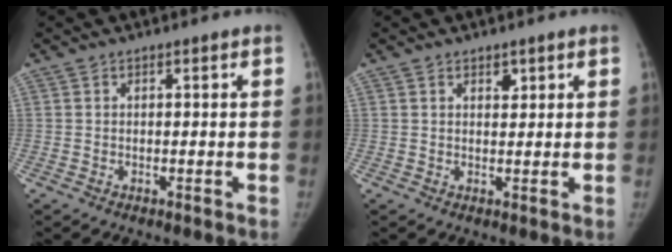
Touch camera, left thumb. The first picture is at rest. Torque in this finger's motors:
{"motor_torque": [0.22, 0.01, 0.49, -0.47, 0.05]}